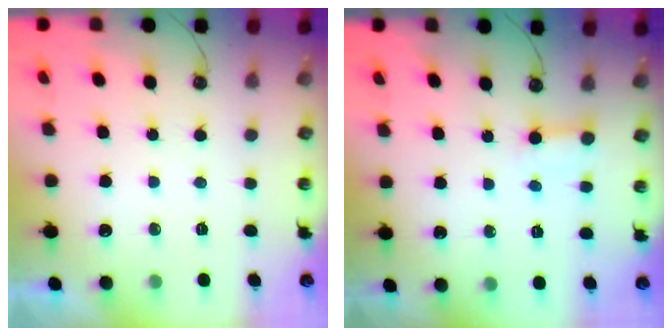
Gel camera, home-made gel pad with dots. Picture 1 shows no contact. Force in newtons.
{"total": 3.1, "press": 3.1, "slide": 0.5}